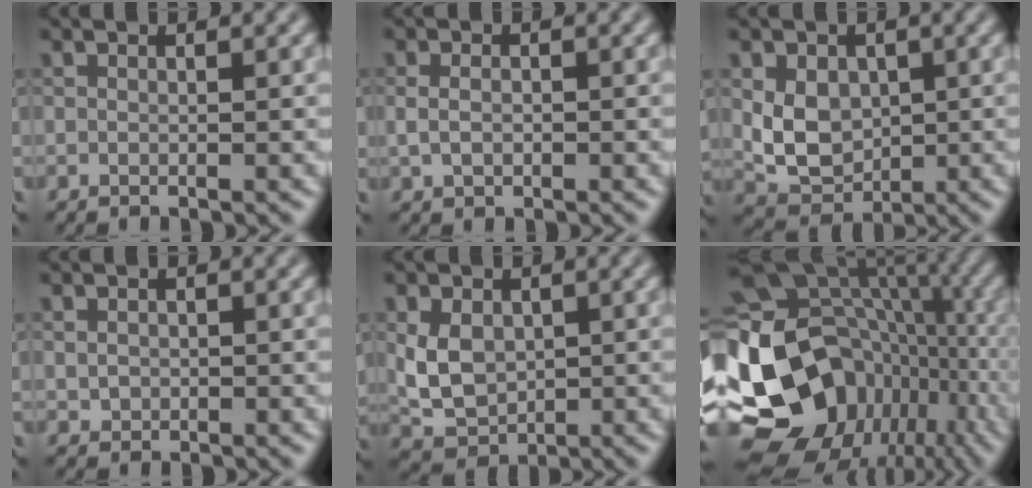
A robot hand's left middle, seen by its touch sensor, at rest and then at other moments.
{"total": 1.7, "force": [0.0, 1.2, 1.2], "torque": [-0.023, 0.001, 0.003]}
{"total": 4.9, "force": [0.3, 3.7, 3.1], "torque": [-0.060, -0.006, 0.010]}
{"total": 0.9, "force": [0.0, 0.9, 0.4], "torque": [-0.005, -0.001, 0.000]}
{"total": 4.5, "force": [0.2, 3.4, 3.0], "torque": [-0.062, -0.004, 0.010]}
{"total": 20.4, "force": [-6.8, 15.8, 10.9], "torque": [-0.204, -0.008, -0.091]}